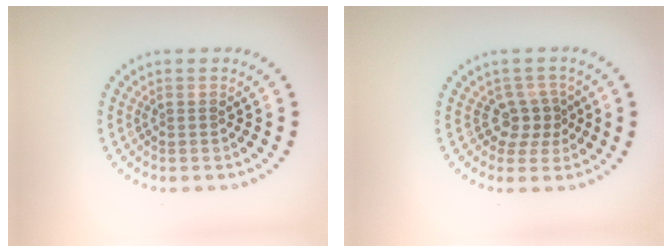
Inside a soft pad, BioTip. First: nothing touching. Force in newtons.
{"total": 2.4, "press": 1.7, "slide": 1.7}